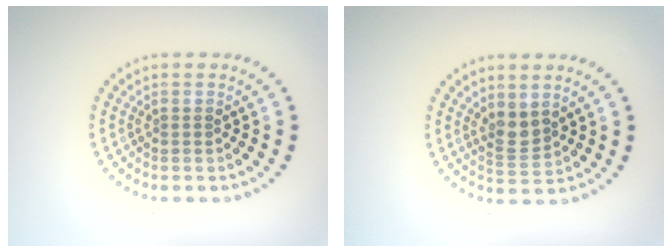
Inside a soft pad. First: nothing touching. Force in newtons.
{"total": 2.2, "press": 1.8, "slide": 1.2}